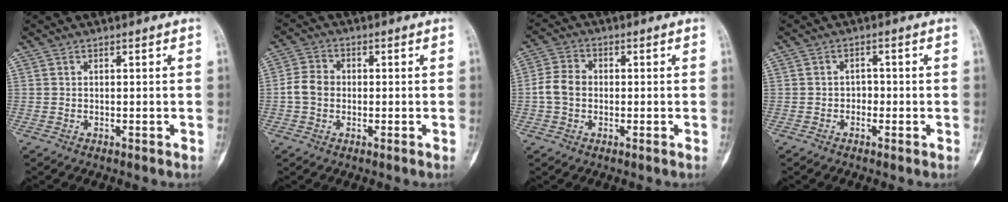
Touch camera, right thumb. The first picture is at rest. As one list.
[{"total": 4.8, "force": [-0.6, 3.8, 2.9], "torque": [-0.053, 0.014, -0.018]}, {"total": 5.4, "force": [-0.6, 4.1, 3.5], "torque": [-0.068, 0.017, -0.020]}, {"total": 1.9, "force": [-0.9, 1.6, 0.6], "torque": [0.009, 0.009, -0.020]}]